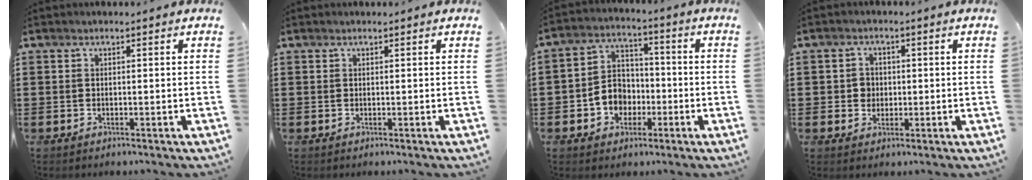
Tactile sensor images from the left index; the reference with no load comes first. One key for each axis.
{"total": 0.0}
{"total": 6.4, "fx": -2.2, "fy": 5.5, "fz": 2.4, "tx": -0.062, "ty": 0.019, "tz": -0.043}
{"total": 2.9, "fx": 0.0, "fy": 2.7, "fz": 1.0, "tx": -0.031, "ty": 0.008, "tz": -0.003}